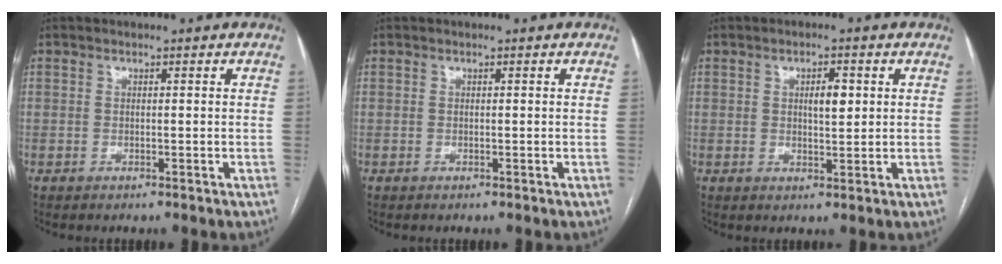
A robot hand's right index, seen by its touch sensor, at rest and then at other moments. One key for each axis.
{"total": 0.0}
{"total": 3.3, "fx": 0.8, "fy": 1.1, "fz": 3.0, "tx": -0.048, "ty": 0.001, "tz": 0.014}